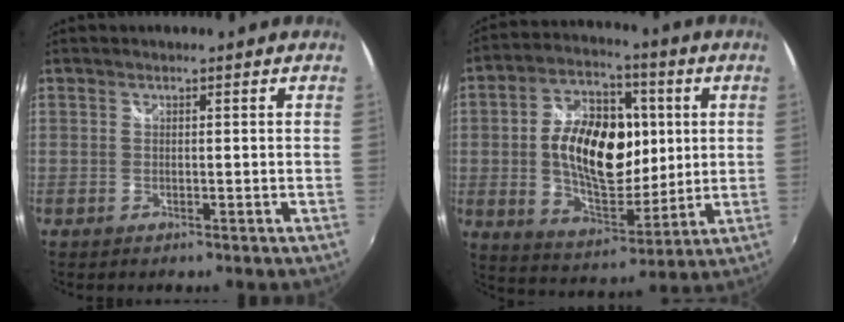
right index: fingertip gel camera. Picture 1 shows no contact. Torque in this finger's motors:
{"motor_torque": [1.01, 0.38, 0.62, 0.21]}